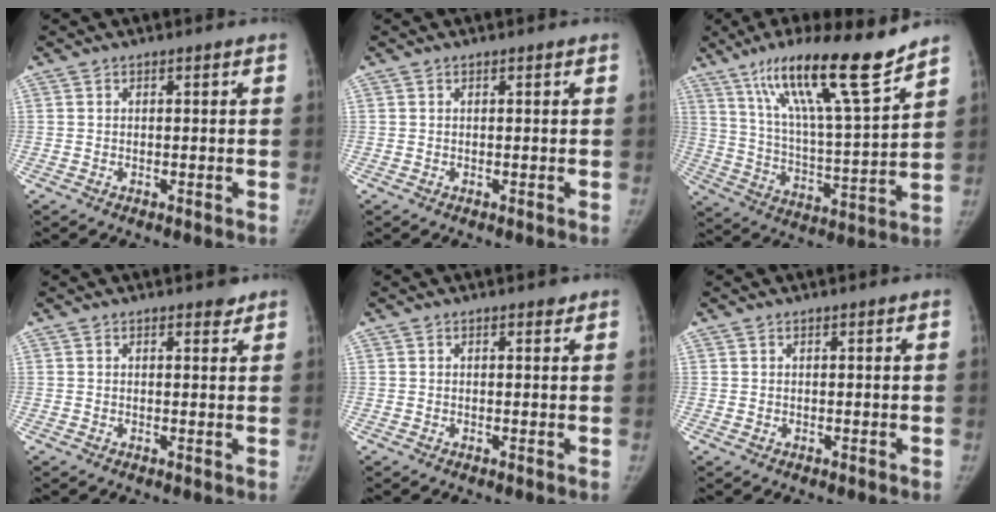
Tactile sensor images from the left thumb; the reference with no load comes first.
{"total": 0.0}
{"total": 19.8, "force": [14.1, 1.8, 13.7], "torque": [-0.210, -0.070, 0.243]}
{"total": 1.5, "force": [1.2, 0.7, 0.5], "torque": [0.003, -0.008, 0.012]}
{"total": 0.7, "force": [0.6, 0.4, 0.3], "torque": [-0.001, -0.004, 0.005]}
{"total": 0.0}